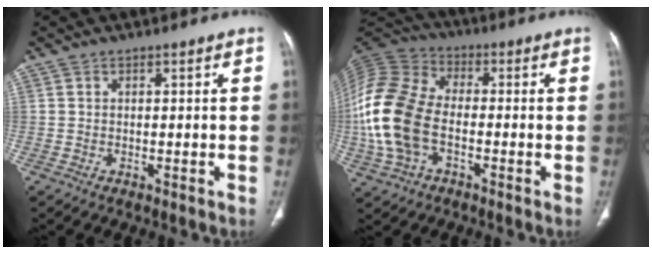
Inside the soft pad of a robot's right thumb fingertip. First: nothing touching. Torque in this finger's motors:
{"motor_torque": [-0.02, 1.45, 2.14, -0.34, 0.24]}